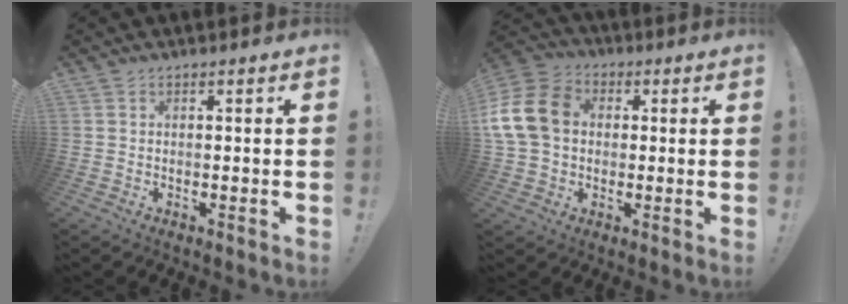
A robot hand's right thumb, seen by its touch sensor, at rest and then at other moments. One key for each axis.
{"total": 16.5, "fx": 1.8, "fy": 13.0, "fz": 10.0, "tx": -0.184, "ty": 0.015, "tz": 0.038}